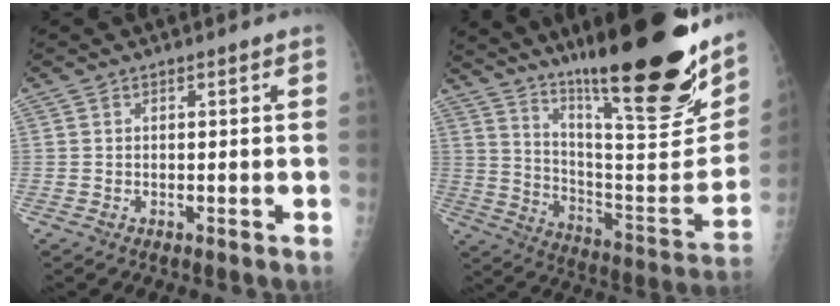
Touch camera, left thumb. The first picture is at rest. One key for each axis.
{"total": 31.3, "fx": 21.2, "fy": 5.7, "fz": 22.3, "tx": -0.320, "ty": -0.098, "tz": 0.332}